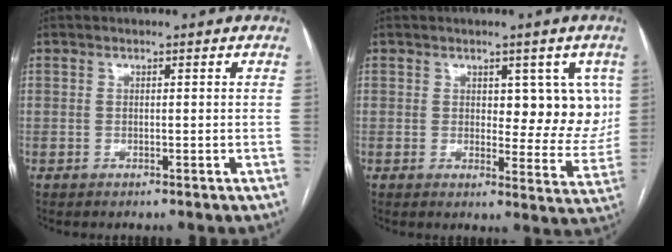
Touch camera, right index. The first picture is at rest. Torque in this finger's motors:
{"motor_torque": [0.05, 0.07, 0.05, 0.01]}